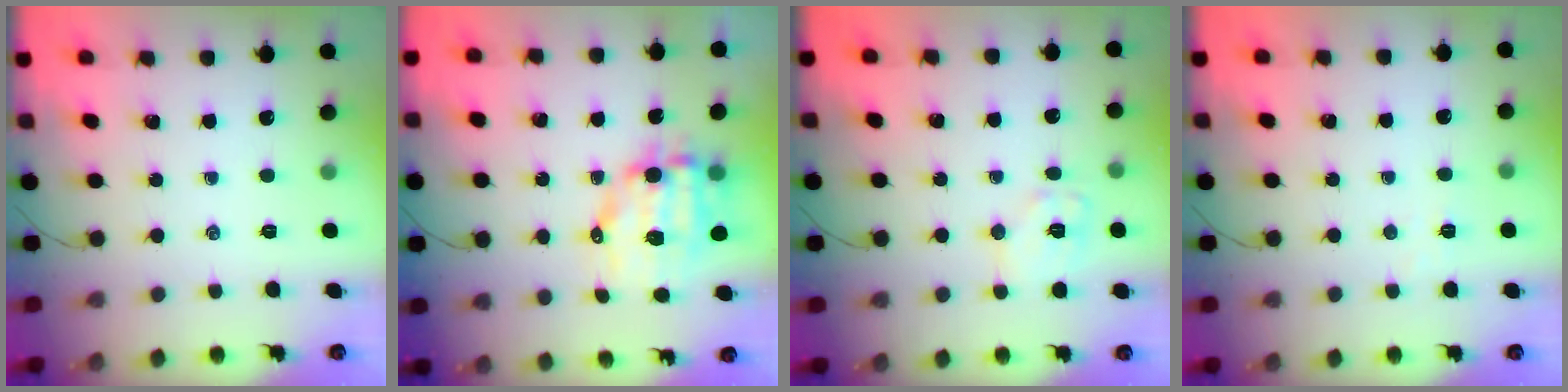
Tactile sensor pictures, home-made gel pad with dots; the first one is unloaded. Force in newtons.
{"total": 9.9, "press": 9.7, "slide": 2.2}
{"total": 8.0, "press": 8.0, "slide": 0.6}
{"total": 2.6, "press": 2.4, "slide": 0.8}